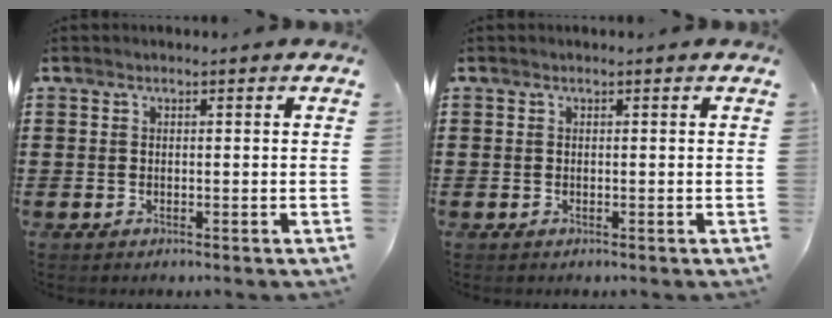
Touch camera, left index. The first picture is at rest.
{"total": 0.0}